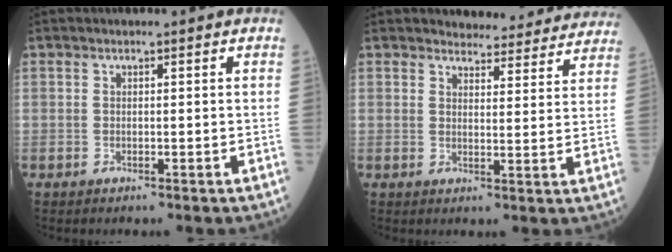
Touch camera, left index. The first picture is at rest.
{"total": 13.7, "force": [13.1, 3.1, 1.9], "torque": [0.012, -0.025, 0.129]}